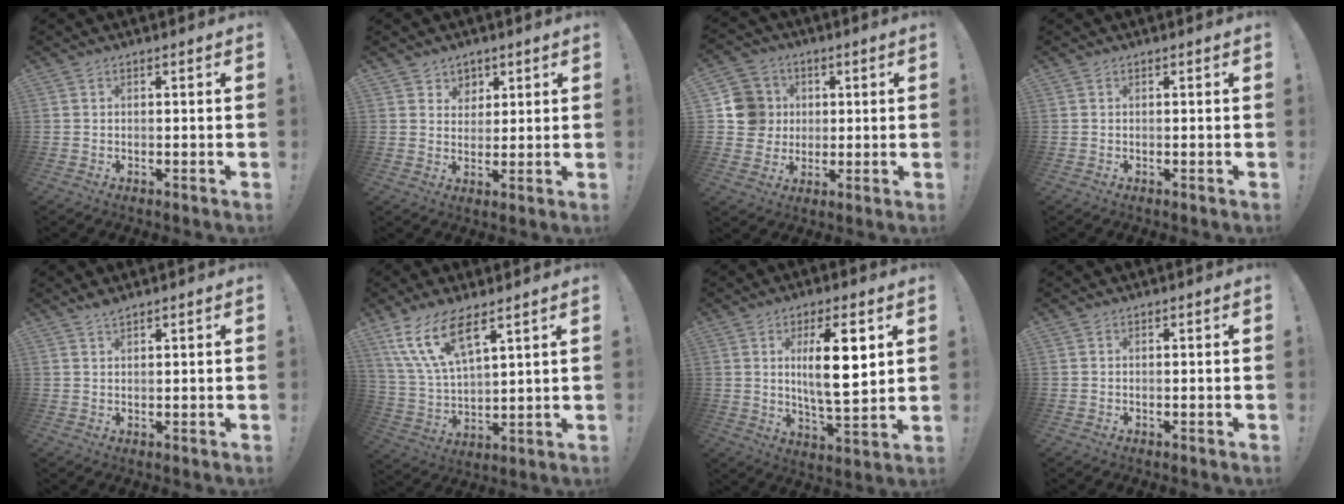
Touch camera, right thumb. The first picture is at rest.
{"total": 4.9, "force": [2.7, 4.0, 0.2], "torque": [-0.009, -0.020, 0.053]}
{"total": 11.6, "force": [1.9, 11.0, 3.1], "torque": [-0.048, 0.001, 0.044]}
{"total": 0.0}
{"total": 2.1, "force": [1.8, 0.2, 1.1], "torque": [-0.017, -0.009, 0.032]}
{"total": 13.8, "force": [8.9, 4.7, 9.4], "torque": [-0.206, -0.037, 0.163]}
{"total": 13.3, "force": [3.5, 3.4, 12.3], "torque": [-0.206, -0.013, 0.048]}
{"total": 0.0}